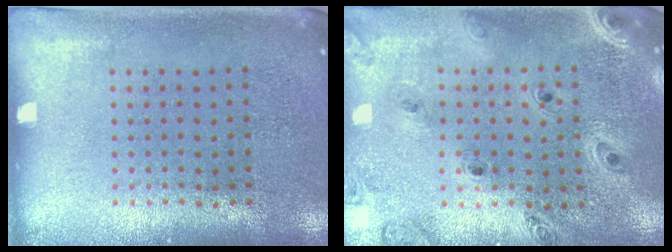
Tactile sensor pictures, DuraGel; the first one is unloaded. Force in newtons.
{"total": 1.3, "press": 1.3, "slide": 0.2}